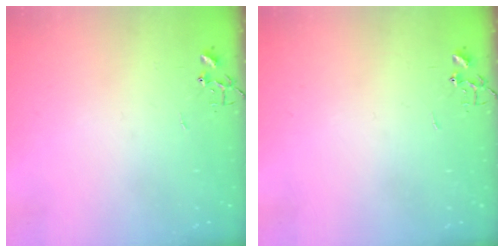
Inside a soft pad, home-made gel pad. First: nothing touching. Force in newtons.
{"total": 0.0}